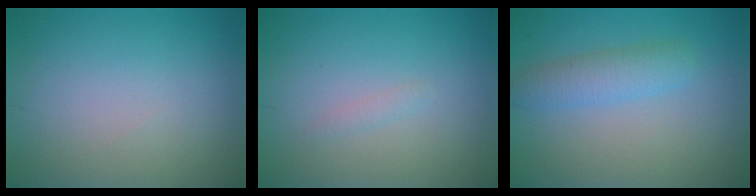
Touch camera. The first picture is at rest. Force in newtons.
{"total": 0.6, "press": 0.6, "slide": 0.0}
{"total": 2.8, "press": 2.8, "slide": 0.1}